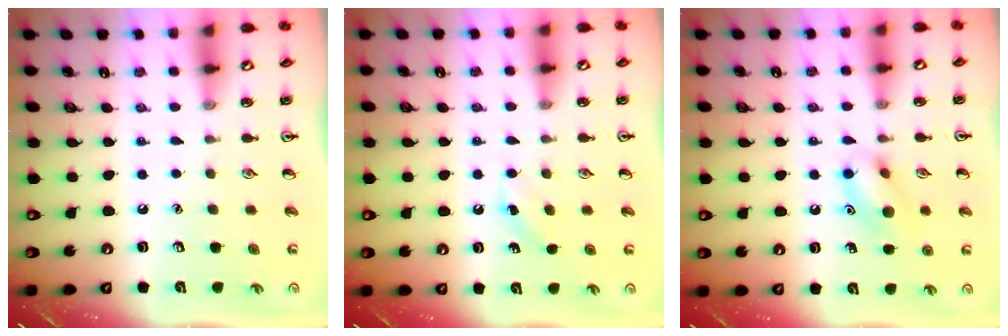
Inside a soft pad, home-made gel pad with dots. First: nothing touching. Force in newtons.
{"total": 2.8, "press": 2.6, "slide": 0.9}
{"total": 11.0, "press": 11.0, "slide": 0.6}